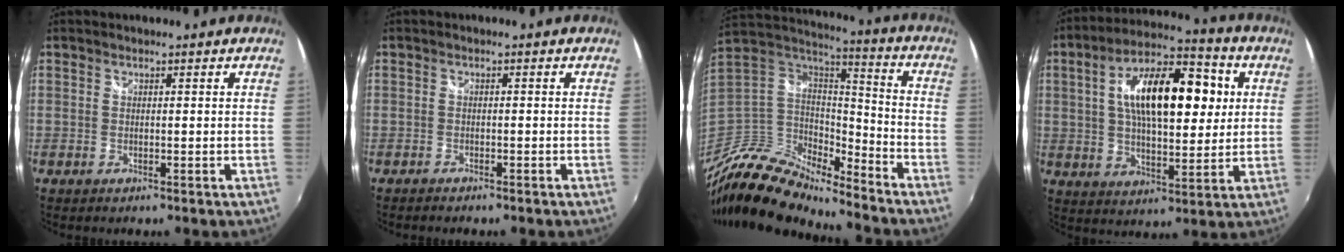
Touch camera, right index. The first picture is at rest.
{"total": 1.9, "force": [-1.7, 0.6, 0.6], "torque": [-0.021, -0.007, -0.031]}
{"total": 16.3, "force": [-13.2, 5.7, 7.7], "torque": [-0.174, -0.008, -0.254]}
{"total": 18.7, "force": [4.0, 8.1, 16.3], "torque": [-0.285, 0.031, 0.058]}